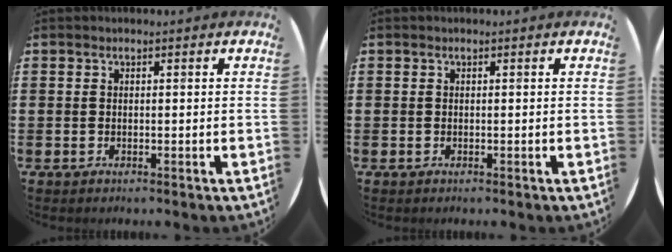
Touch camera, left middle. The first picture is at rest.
{"total": 0.0}